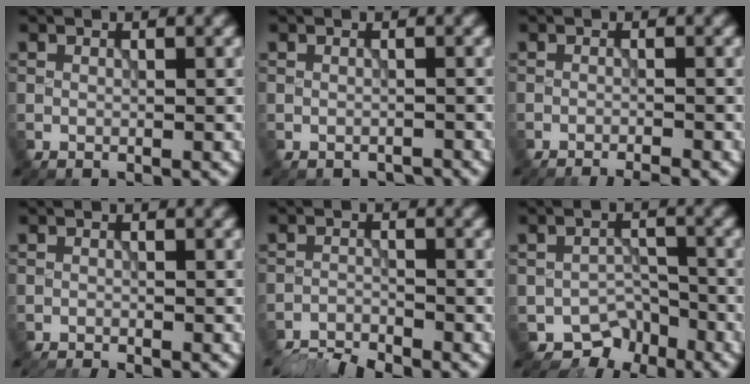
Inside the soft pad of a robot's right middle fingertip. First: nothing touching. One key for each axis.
{"total": 1.0, "fx": -0.9, "fy": 0.2, "fz": 0.0, "tx": 0.001, "ty": -0.007, "tz": -0.015}
{"total": 2.8, "fx": -2.5, "fy": 0.3, "fz": 1.2, "tx": -0.017, "ty": -0.004, "tz": -0.043}
{"total": 1.8, "fx": -1.7, "fy": 0.1, "fz": 0.4, "tx": -0.006, "ty": -0.005, "tz": -0.035}
{"total": 4.5, "fx": -4.3, "fy": 0.5, "fz": 1.3, "tx": -0.029, "ty": -0.014, "tz": -0.083}
{"total": 3.7, "fx": -2.9, "fy": 2.2, "fz": 0.7, "tx": 0.007, "ty": 0.001, "tz": -0.042}